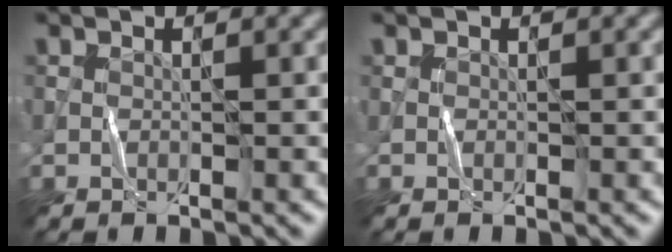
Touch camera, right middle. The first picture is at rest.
{"total": 0.0}